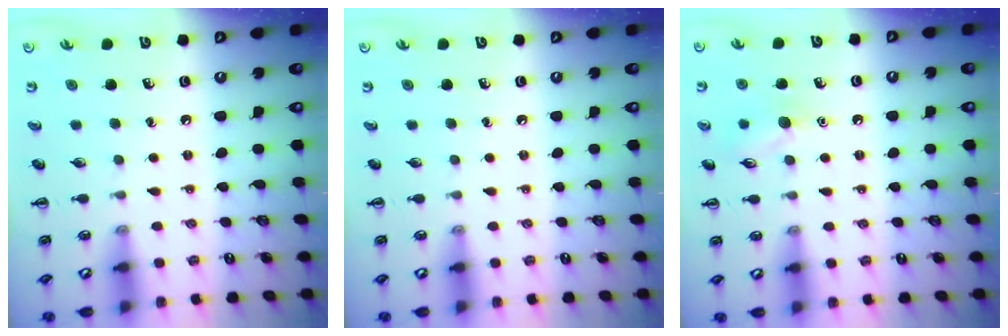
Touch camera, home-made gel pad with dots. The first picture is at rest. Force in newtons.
{"total": 0.0}
{"total": 7.8, "press": 7.6, "slide": 1.3}